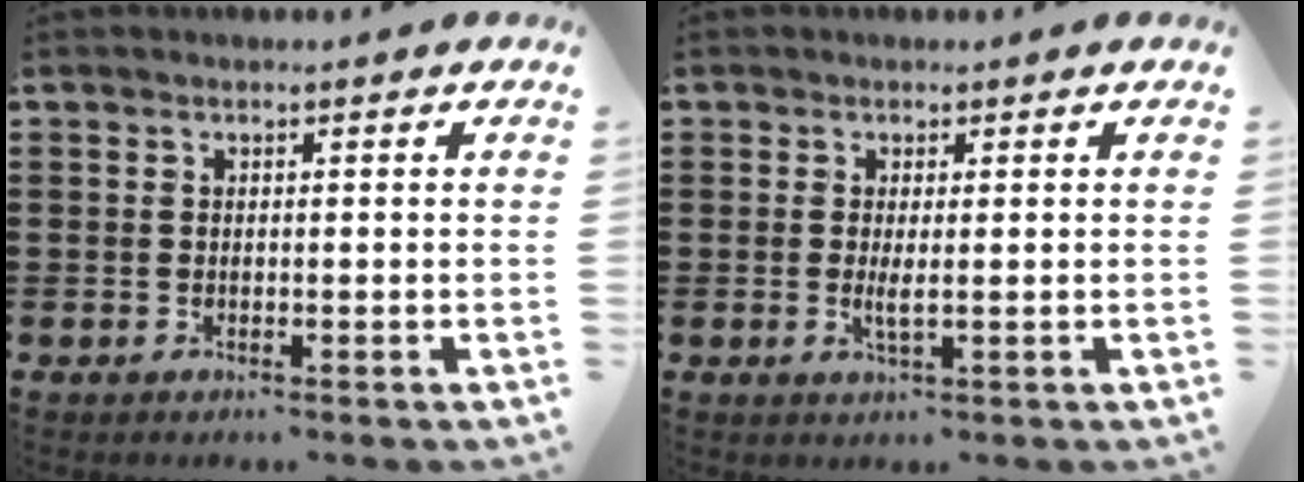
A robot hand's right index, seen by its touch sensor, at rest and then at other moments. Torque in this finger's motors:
{"motor_torque": [2.14, 0.00, 0.00, 0.01]}